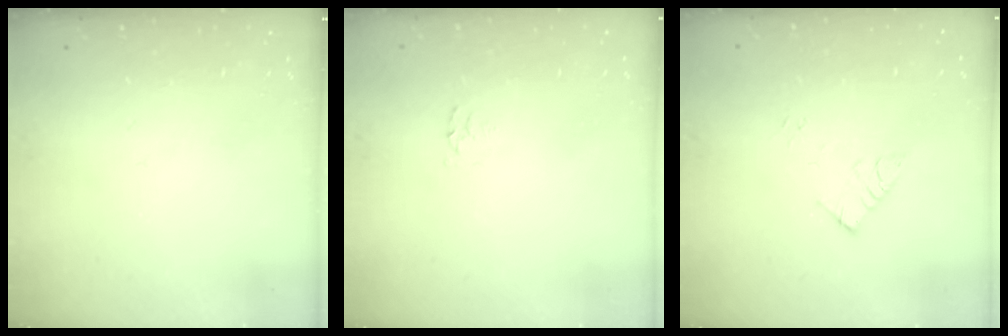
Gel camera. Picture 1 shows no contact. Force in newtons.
{"total": 2.5, "press": 2.5, "slide": 0.4}
{"total": 6.0, "press": 6.0, "slide": 0.3}